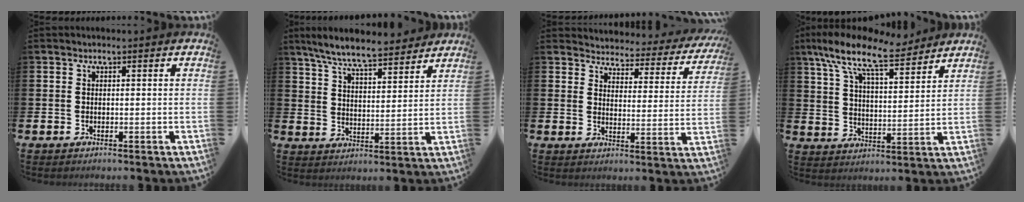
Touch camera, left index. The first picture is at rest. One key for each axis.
{"total": 7.6, "fx": 7.1, "fy": 0.8, "fz": 2.7, "tx": -0.079, "ty": -0.034, "tz": 0.126}
{"total": 3.2, "fx": 3.0, "fy": 1.0, "fz": 0.4, "tx": -0.024, "ty": -0.034, "tz": 0.041}
{"total": 11.0, "fx": 9.2, "fy": 3.0, "fz": 5.3, "tx": -0.129, "ty": -0.044, "tz": 0.160}